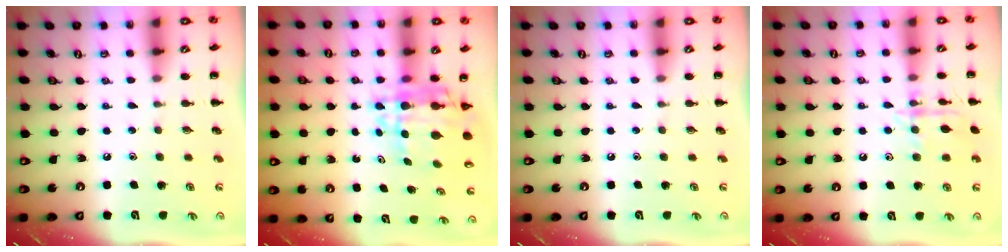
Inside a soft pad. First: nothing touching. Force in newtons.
{"total": 9.2, "press": 8.7, "slide": 3.2}
{"total": 0.0}
{"total": 11.2, "press": 11.2, "slide": 0.6}